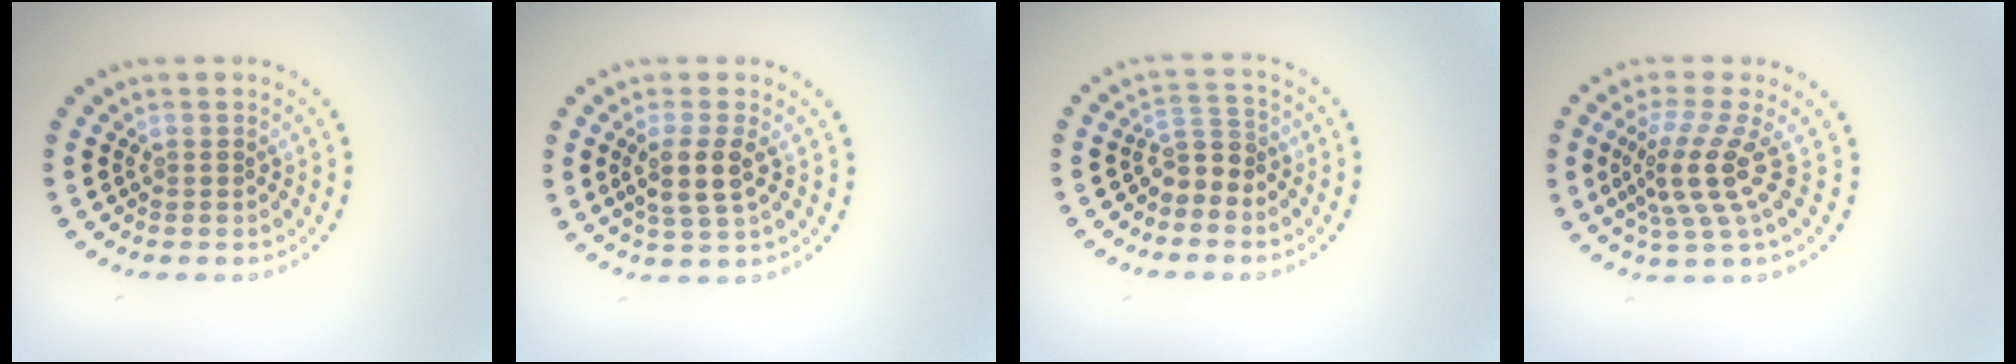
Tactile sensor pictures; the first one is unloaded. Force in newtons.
{"total": 2.9, "press": 2.5, "slide": 1.4}
{"total": 2.2, "press": 1.9, "slide": 1.3}
{"total": 4.1, "press": 2.9, "slide": 3.0}